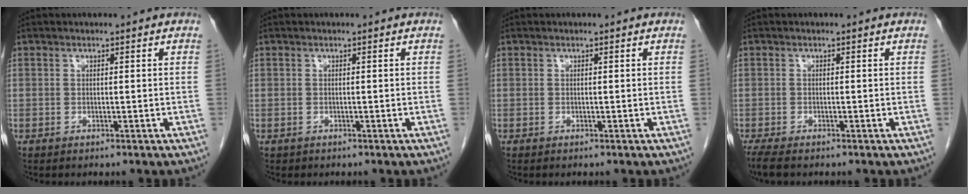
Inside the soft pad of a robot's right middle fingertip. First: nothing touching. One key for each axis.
{"total": 0.0}
{"total": 0.0}
{"total": 3.1, "fx": -2.5, "fy": 0.7, "fz": 1.7, "tx": -0.038, "ty": -0.011, "tz": -0.040}